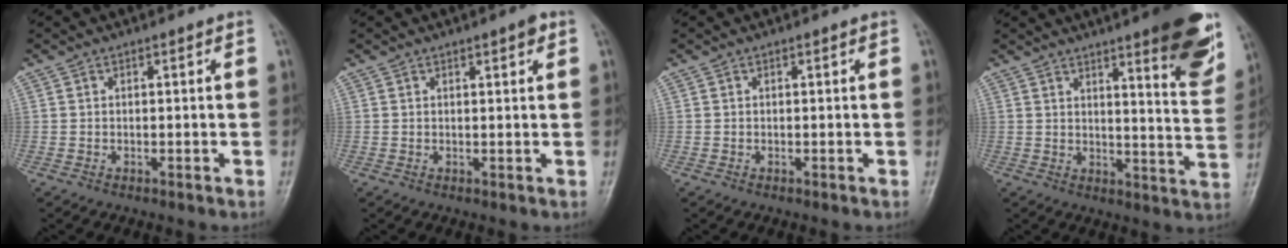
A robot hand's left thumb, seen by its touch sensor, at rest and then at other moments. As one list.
[{"total": 2.0, "force": [1.2, 0.5, 1.5], "torque": [-0.018, -0.004, 0.015]}, {"total": 0.0}, {"total": 15.1, "force": [9.0, 2.9, 11.8], "torque": [-0.124, -0.054, 0.119]}]